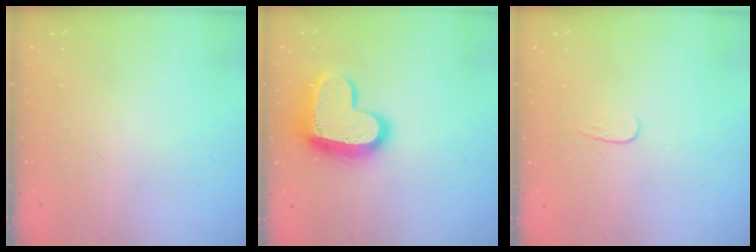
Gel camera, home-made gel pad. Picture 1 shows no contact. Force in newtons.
{"total": 16.2, "press": 16.2, "slide": 1.4}
{"total": 3.7, "press": 3.7, "slide": 0.4}